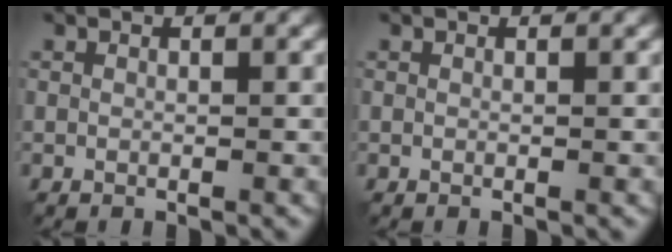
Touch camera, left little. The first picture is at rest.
{"total": 0.0}